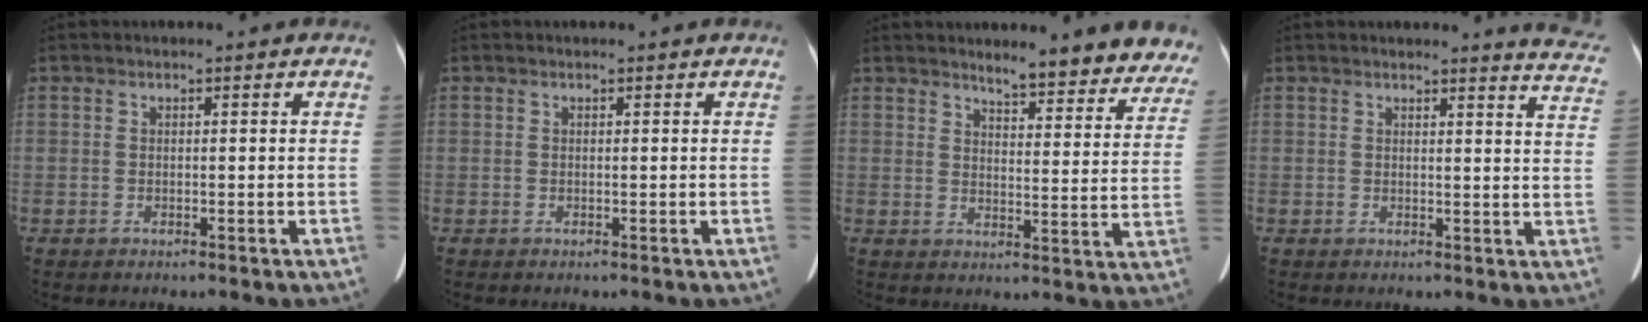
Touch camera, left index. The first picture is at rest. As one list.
[{"total": 0.0}, {"total": 13.4, "force": [12.3, 2.5, 4.7], "torque": [-0.024, -0.031, 0.133]}, {"total": 8.0, "force": [7.9, -0.2, 1.3], "torque": [0.002, -0.074, 0.055]}]